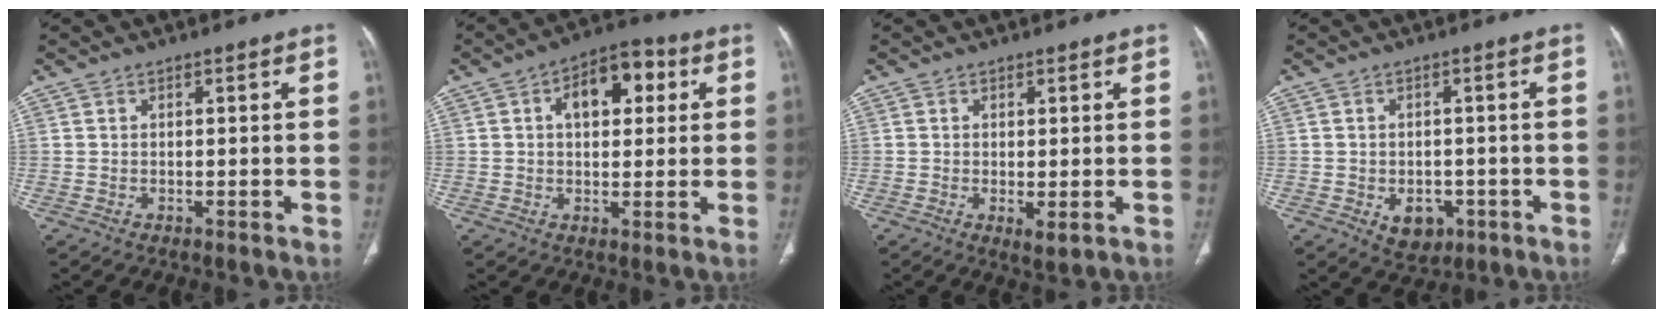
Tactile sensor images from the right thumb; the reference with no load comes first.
{"total": 10.5, "force": [2.9, 6.2, 8.0], "torque": [-0.091, 0.018, 0.036]}
{"total": 2.5, "force": [-0.5, 0.8, 2.3], "torque": [-0.044, -0.011, -0.006]}
{"total": 5.5, "force": [-2.1, 4.1, 3.1], "torque": [-0.026, 0.010, -0.017]}